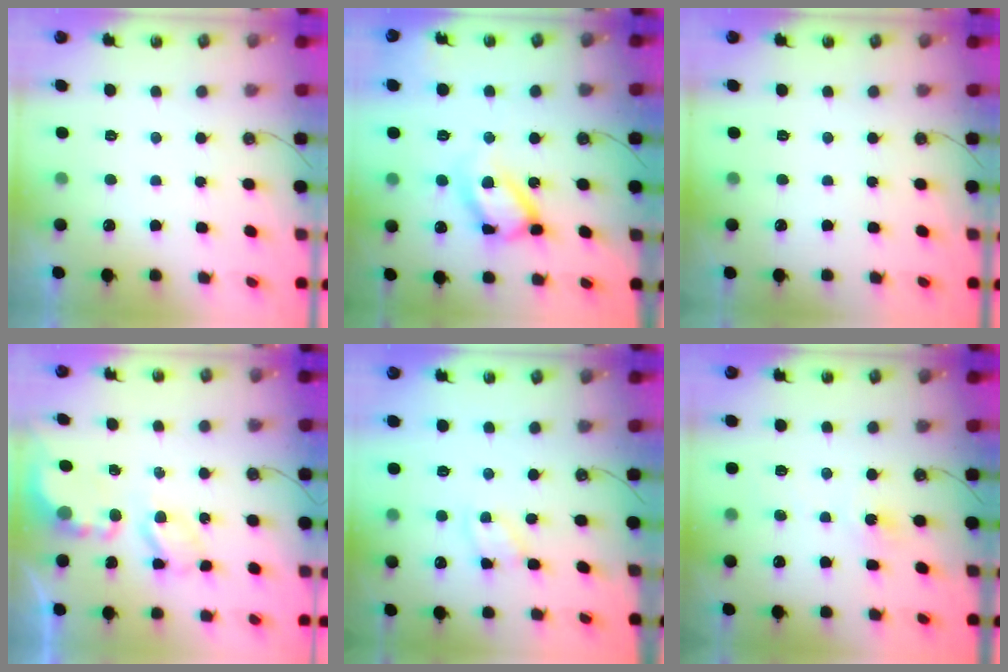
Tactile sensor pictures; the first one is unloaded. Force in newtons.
{"total": 16.6, "press": 16.6, "slide": 1.2}
{"total": 0.0}
{"total": 5.4, "press": 5.4, "slide": 0.2}
{"total": 1.9, "press": 1.9, "slide": 0.3}
{"total": 4.4, "press": 4.4, "slide": 0.5}